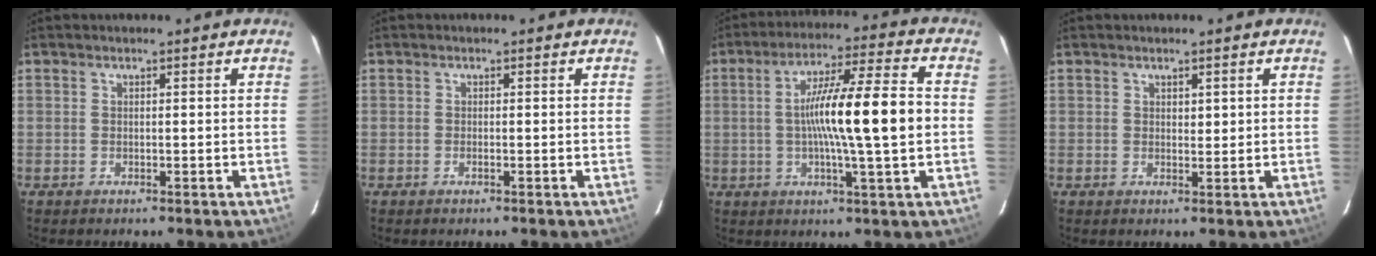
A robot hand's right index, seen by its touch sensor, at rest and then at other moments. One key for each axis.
{"total": 0.7, "fx": -0.3, "fy": 0.2, "fz": 0.6, "tx": -0.016, "ty": 0.000, "tz": -0.006}
{"total": 14.8, "fx": -0.4, "fy": 0.4, "fz": 14.7, "tx": -0.246, "ty": 0.013, "tz": -0.011}
{"total": 1.5, "fx": 0.5, "fy": 0.9, "fz": 1.1, "tx": -0.023, "ty": 0.002, "tz": 0.011}